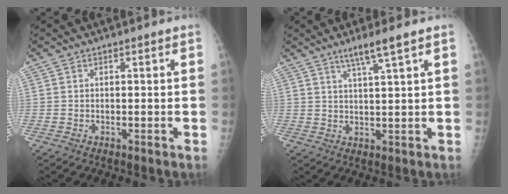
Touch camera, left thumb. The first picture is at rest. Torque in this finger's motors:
{"motor_torque": [0.18, -0.18, 0.48, -0.32, 0.02]}